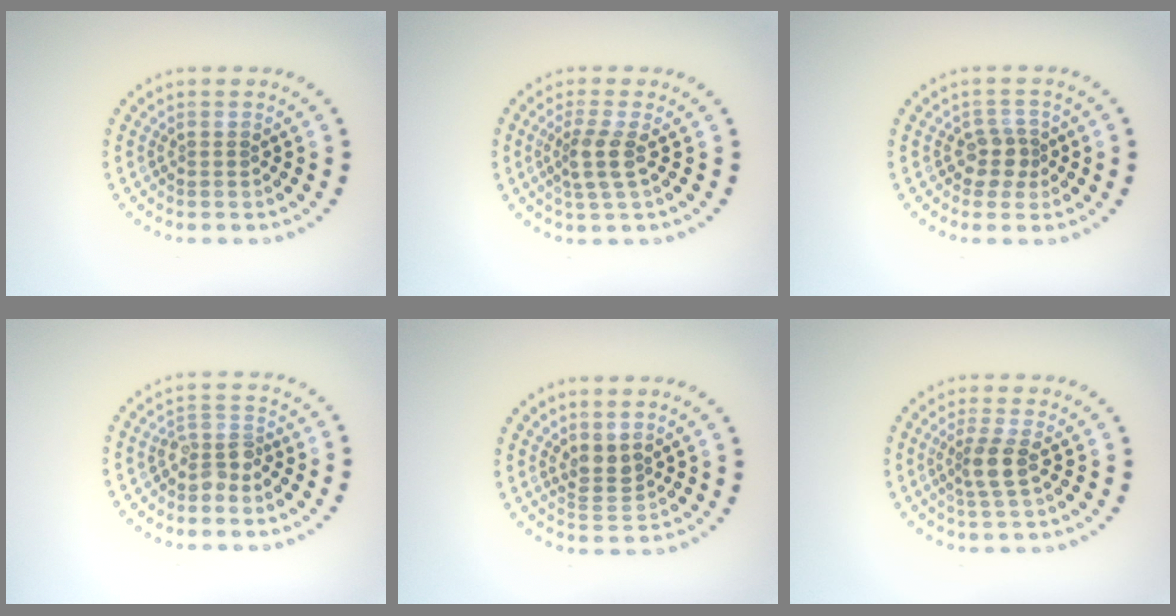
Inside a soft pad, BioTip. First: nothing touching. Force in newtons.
{"total": 2.5, "press": 2.0, "slide": 1.5}
{"total": 2.2, "press": 1.8, "slide": 1.2}
{"total": 1.9, "press": 1.6, "slide": 0.9}
{"total": 2.1, "press": 1.7, "slide": 1.3}
{"total": 2.5, "press": 2.1, "slide": 1.4}